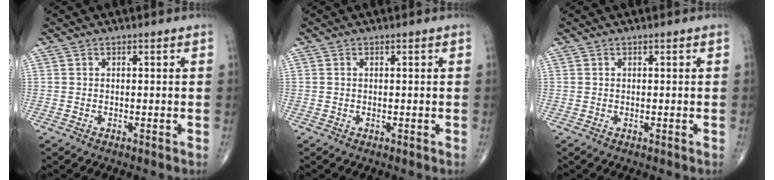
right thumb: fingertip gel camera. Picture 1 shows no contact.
{"total": 0.0}
{"total": 0.0}